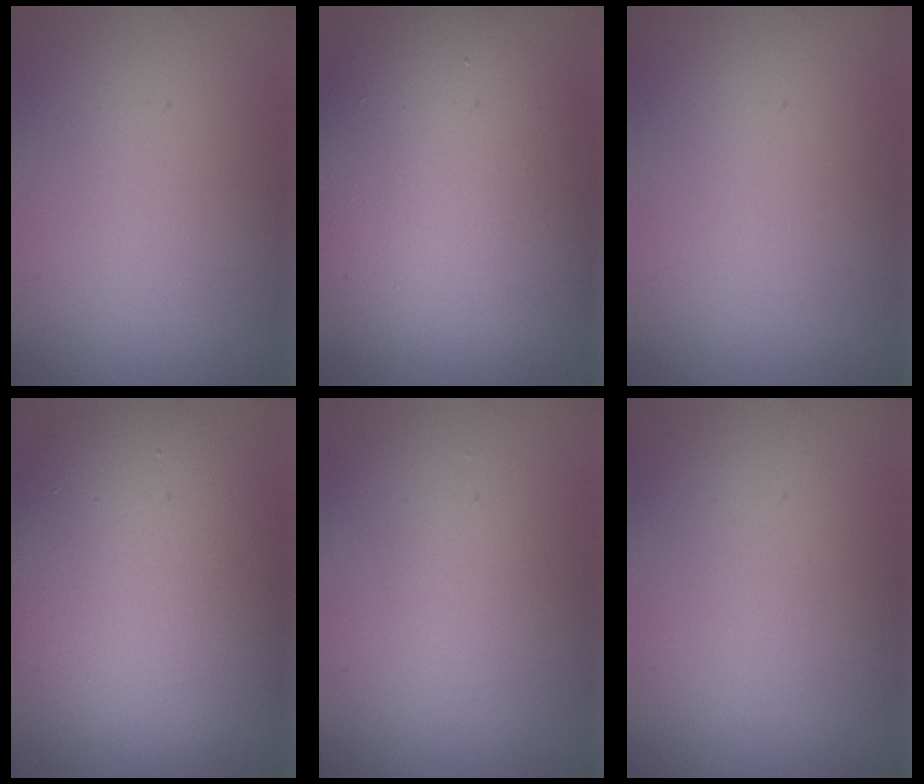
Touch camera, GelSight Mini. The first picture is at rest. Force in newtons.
{"total": 15.6, "press": 15.6, "slide": 1.0}
{"total": 0.0}
{"total": 13.1, "press": 13.1, "slide": 0.8}
{"total": 1.0, "press": 1.0, "slide": 0.1}
{"total": 0.0}